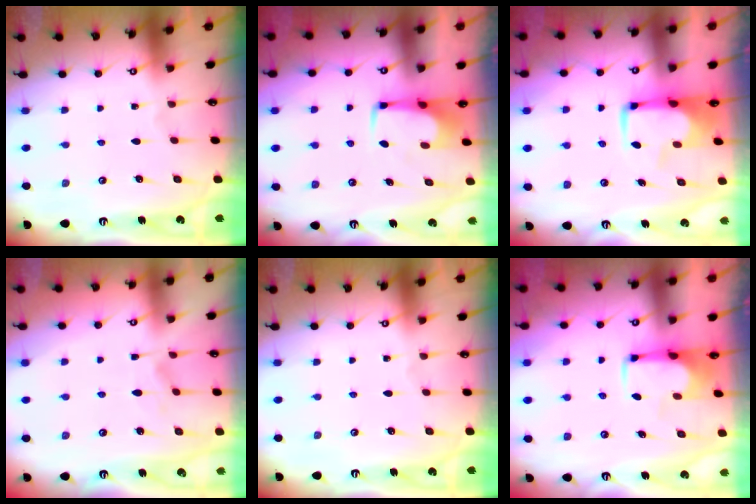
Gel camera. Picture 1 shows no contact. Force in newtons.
{"total": 1.8, "press": 1.7, "slide": 0.7}
{"total": 0.8, "press": 0.5, "slide": 0.6}
{"total": 2.2, "press": 2.0, "slide": 1.0}
{"total": 0.0}
{"total": 1.4, "press": 1.3, "slide": 0.6}